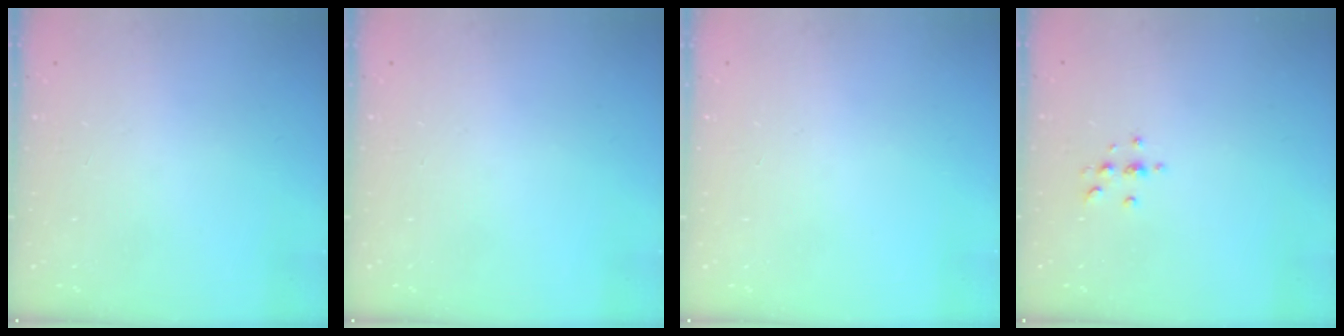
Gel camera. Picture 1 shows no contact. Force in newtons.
{"total": 0.0}
{"total": 0.0}
{"total": 3.4, "press": 3.4, "slide": 0.4}